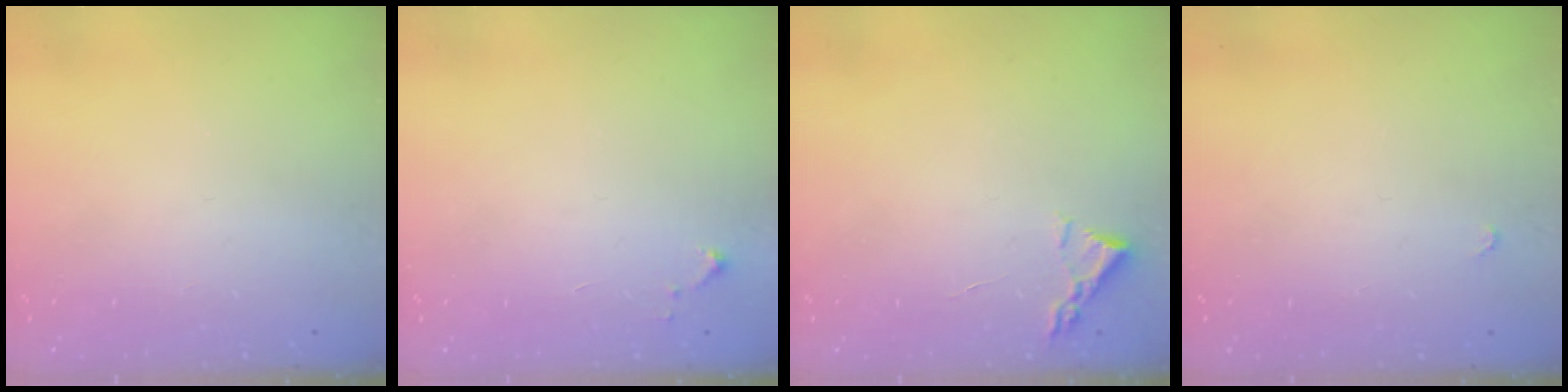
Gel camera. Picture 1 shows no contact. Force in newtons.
{"total": 3.5, "press": 3.5, "slide": 0.3}
{"total": 2.2, "press": 2.2, "slide": 0.3}
{"total": 2.8, "press": 2.8, "slide": 0.4}